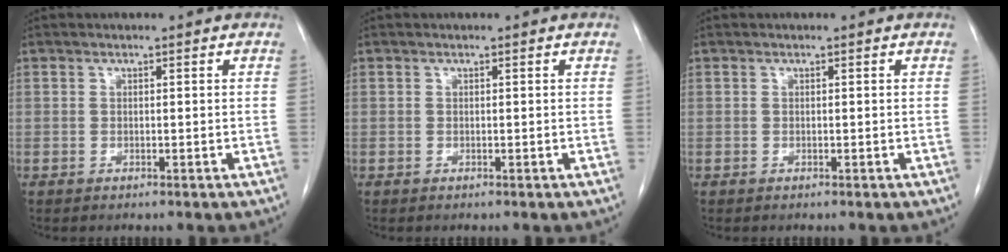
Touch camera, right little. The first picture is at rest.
{"total": 0.0}
{"total": 0.0}